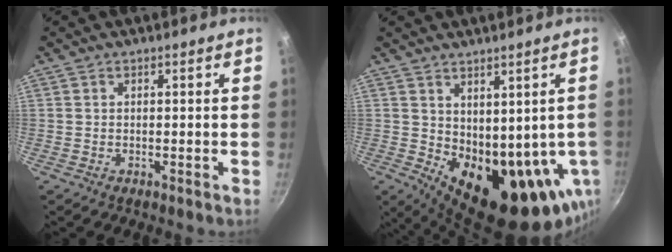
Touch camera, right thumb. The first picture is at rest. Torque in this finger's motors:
{"motor_torque": [-0.23, 1.44, 2.23, -0.54, 0.16]}